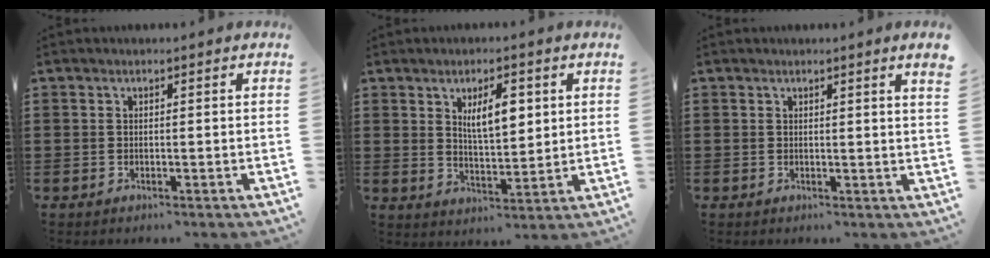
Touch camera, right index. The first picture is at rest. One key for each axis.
{"total": 6.1, "fx": 2.1, "fy": 2.4, "fz": 5.2, "tx": -0.093, "ty": 0.001, "tz": 0.032}
{"total": 1.2, "fx": 0.8, "fy": -0.5, "fz": 0.7, "tx": -0.012, "ty": -0.005, "tz": 0.014}